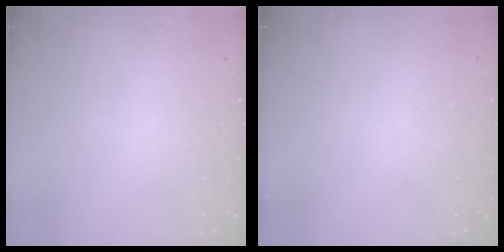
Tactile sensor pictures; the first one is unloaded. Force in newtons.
{"total": 0.0}